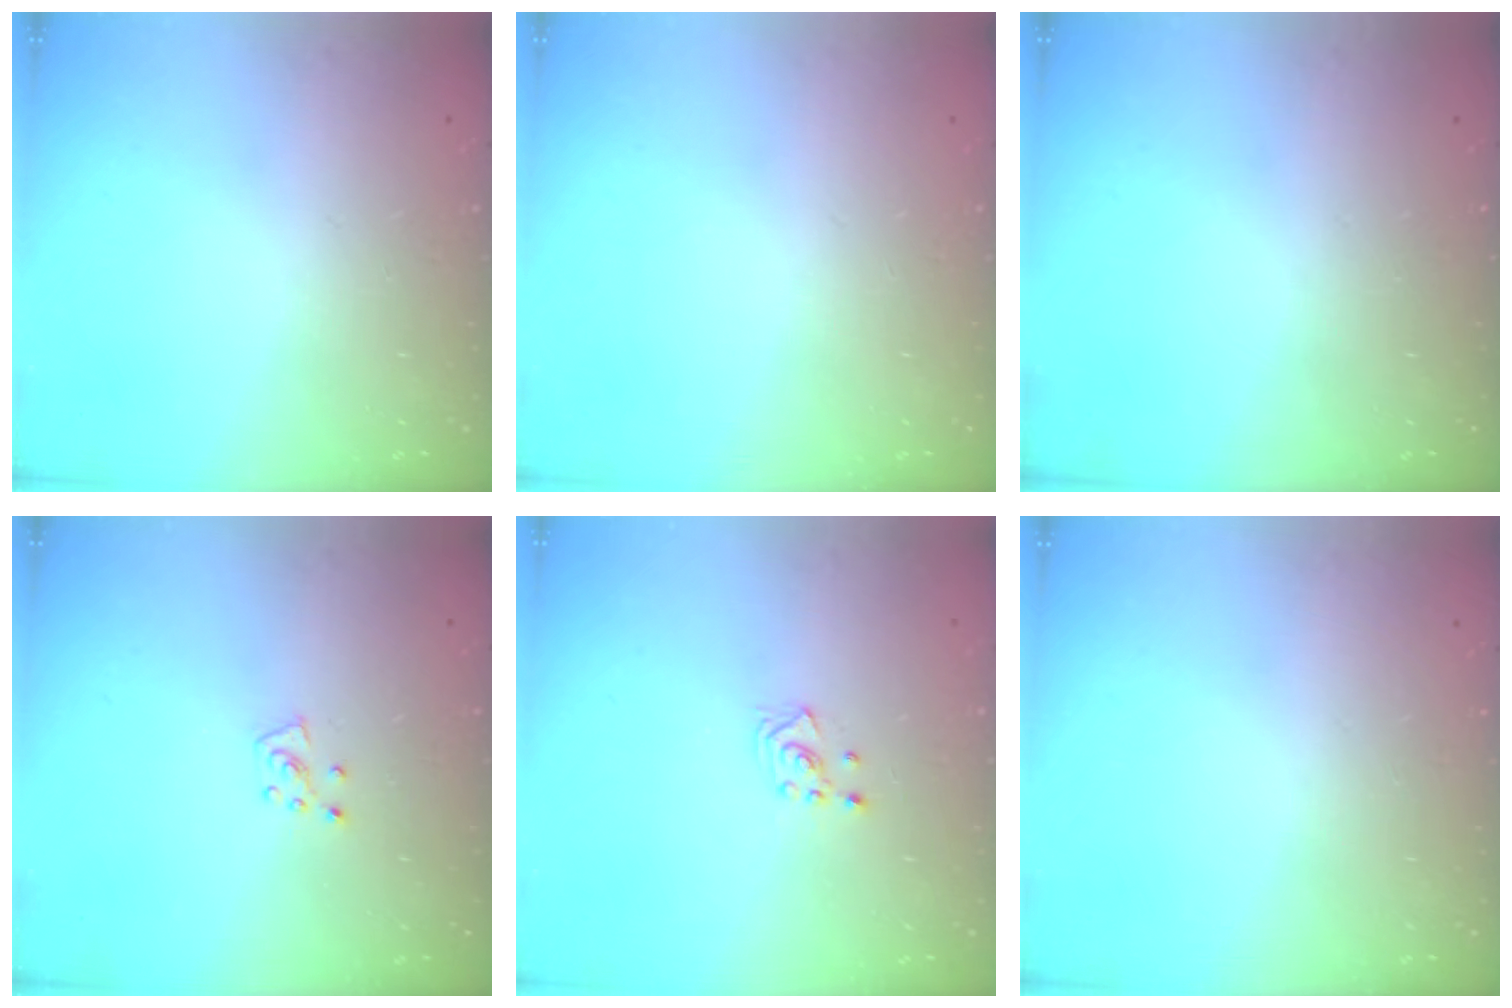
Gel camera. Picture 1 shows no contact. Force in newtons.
{"total": 0.0}
{"total": 0.0}
{"total": 5.0, "press": 5.0, "slide": 0.4}
{"total": 2.6, "press": 2.4, "slide": 0.9}
{"total": 0.0}